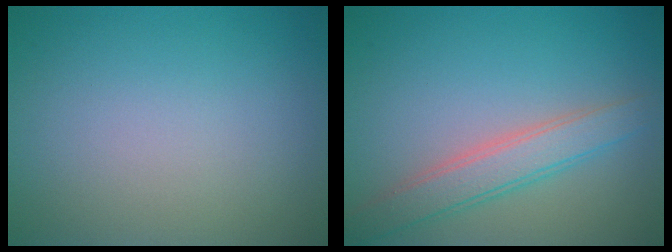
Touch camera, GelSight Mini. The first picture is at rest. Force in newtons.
{"total": 3.5, "press": 3.5, "slide": 0.2}